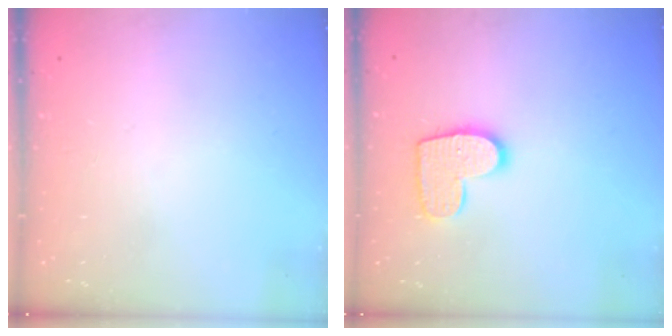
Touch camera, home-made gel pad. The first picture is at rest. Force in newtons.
{"total": 10.8, "press": 10.8, "slide": 0.5}